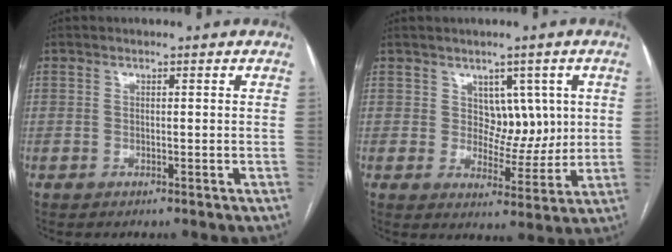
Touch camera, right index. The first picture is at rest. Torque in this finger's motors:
{"motor_torque": [-0.03, 0.05, -0.01, 0.00]}